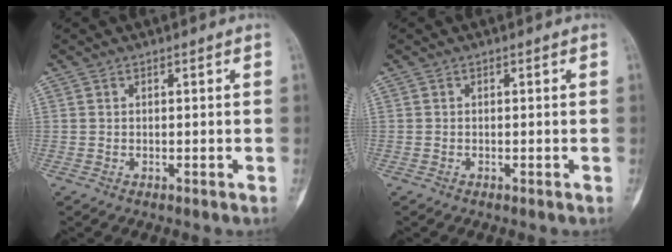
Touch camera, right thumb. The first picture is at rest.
{"total": 0.0}